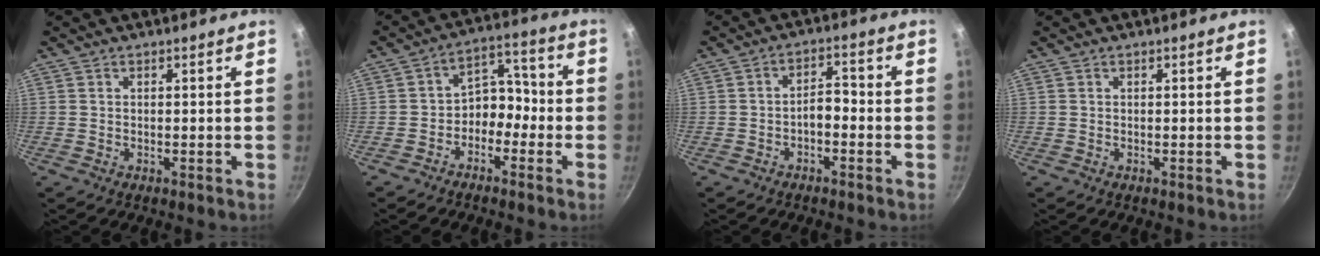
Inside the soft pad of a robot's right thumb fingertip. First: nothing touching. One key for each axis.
{"total": 7.7, "fx": -2.7, "fy": 5.6, "fz": 4.6, "tx": -0.036, "ty": 0.047, "tz": -0.059}
{"total": 4.2, "fx": -1.4, "fy": 2.3, "fz": 3.2, "tx": -0.039, "ty": 0.028, "tz": -0.030}
{"total": 0.0}